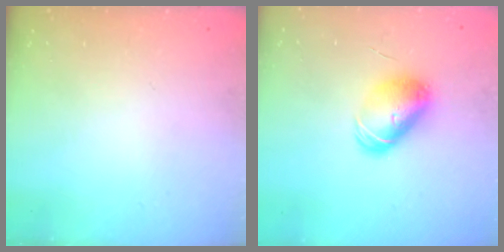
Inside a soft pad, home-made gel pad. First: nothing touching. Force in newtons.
{"total": 9.2, "press": 9.2, "slide": 0.3}